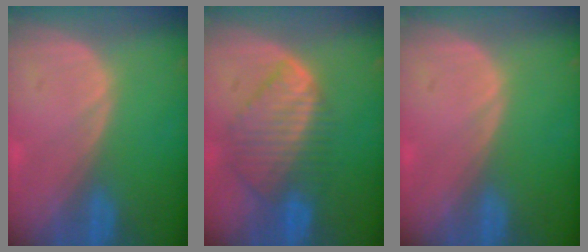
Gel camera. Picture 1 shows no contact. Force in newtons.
{"total": 8.4, "press": 7.6, "slide": 3.6}
{"total": 0.0}